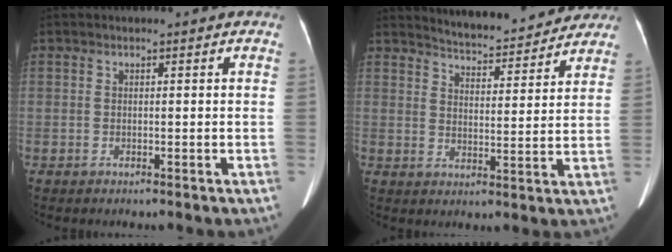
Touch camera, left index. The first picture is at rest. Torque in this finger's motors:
{"motor_torque": [0.37, -0.57, 0.02, 0.00]}